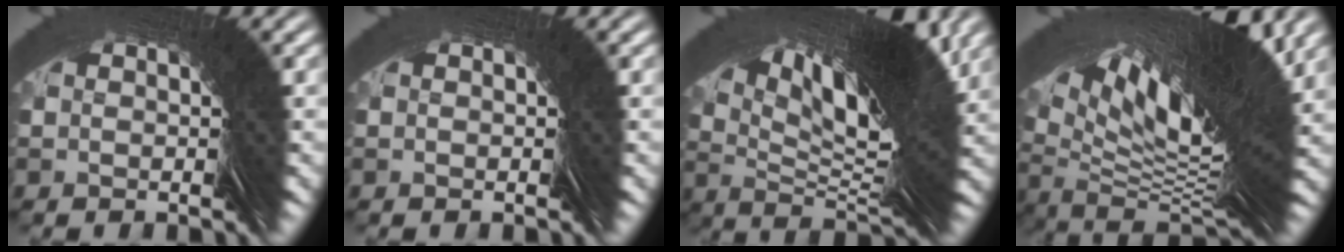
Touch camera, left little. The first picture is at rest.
{"total": 0.0}
{"total": 9.2, "force": [4.2, -1.2, 8.1], "torque": [-0.076, 0.060, 0.051]}
{"total": 10.9, "force": [3.4, 0.8, 10.3], "torque": [-0.136, 0.039, 0.052]}